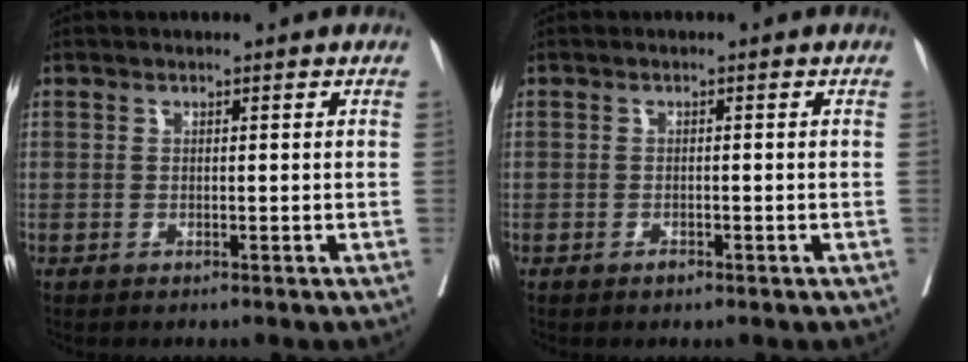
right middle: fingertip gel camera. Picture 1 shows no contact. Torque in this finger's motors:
{"motor_torque": [-0.03, 0.03, -0.01, 0.01]}